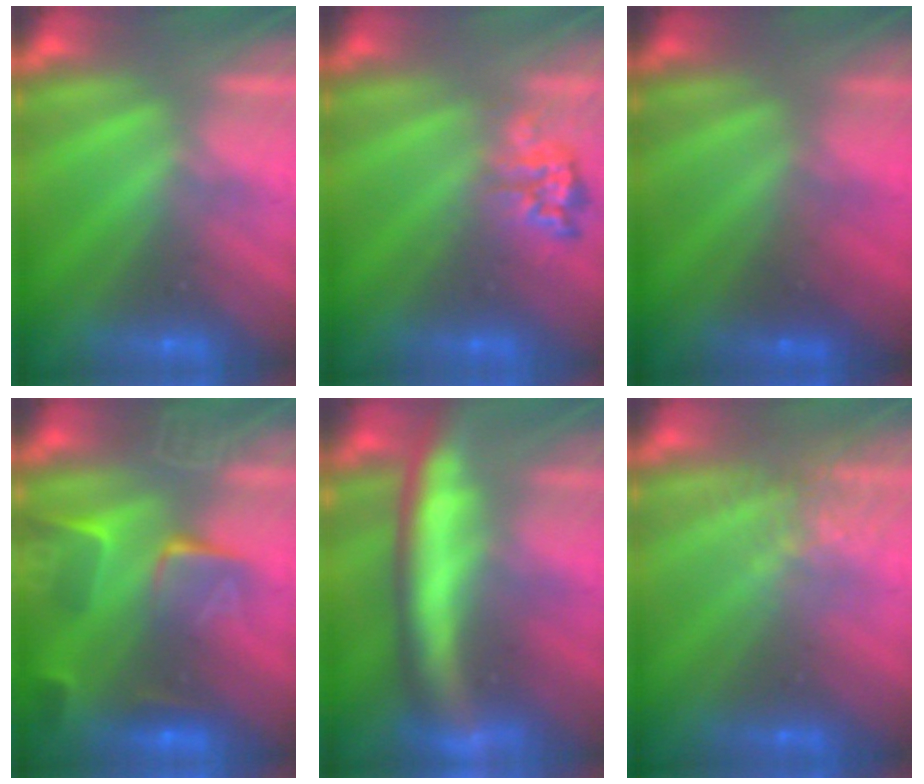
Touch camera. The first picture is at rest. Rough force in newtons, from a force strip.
{"total": 2.4}
{"total": 1.7}
{"total": 8.6}
{"total": 9.1}
{"total": 2.8}